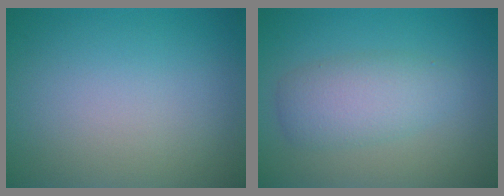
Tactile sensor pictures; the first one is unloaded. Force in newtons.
{"total": 2.9, "press": 2.9, "slide": 0.2}